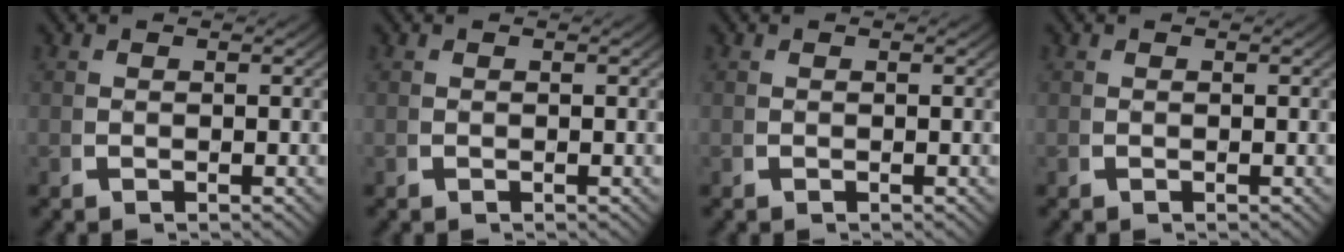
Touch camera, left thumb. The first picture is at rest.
{"total": 0.0}
{"total": 0.0}
{"total": 0.0}